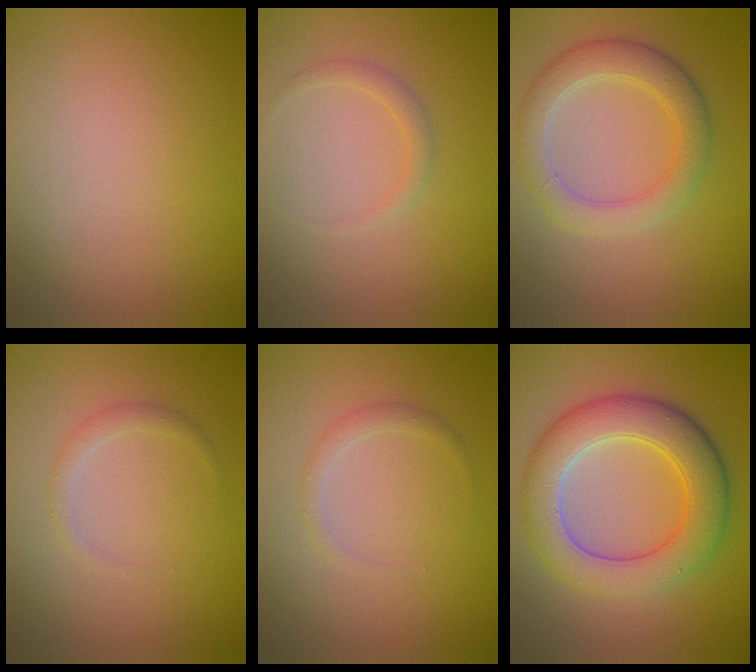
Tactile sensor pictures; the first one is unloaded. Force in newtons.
{"total": 1.0, "press": 1.0, "slide": 0.1}
{"total": 3.8, "press": 3.8, "slide": 0.2}
{"total": 1.0, "press": 1.0, "slide": 0.1}
{"total": 1.0, "press": 1.0, "slide": 0.1}
{"total": 7.0, "press": 7.0, "slide": 0.3}